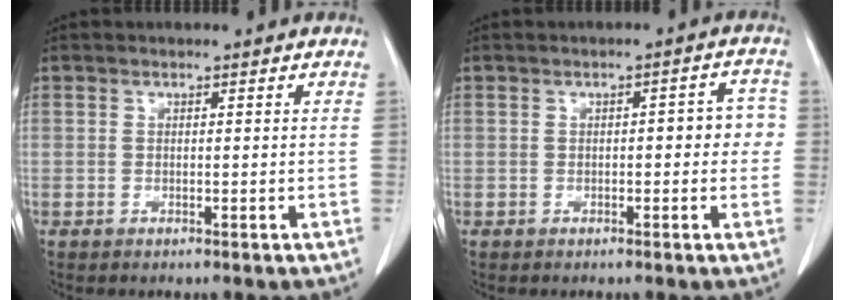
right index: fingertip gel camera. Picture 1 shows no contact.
{"total": 4.2, "force": [-0.1, 1.7, 3.9], "torque": [-0.038, 0.021, -0.003]}